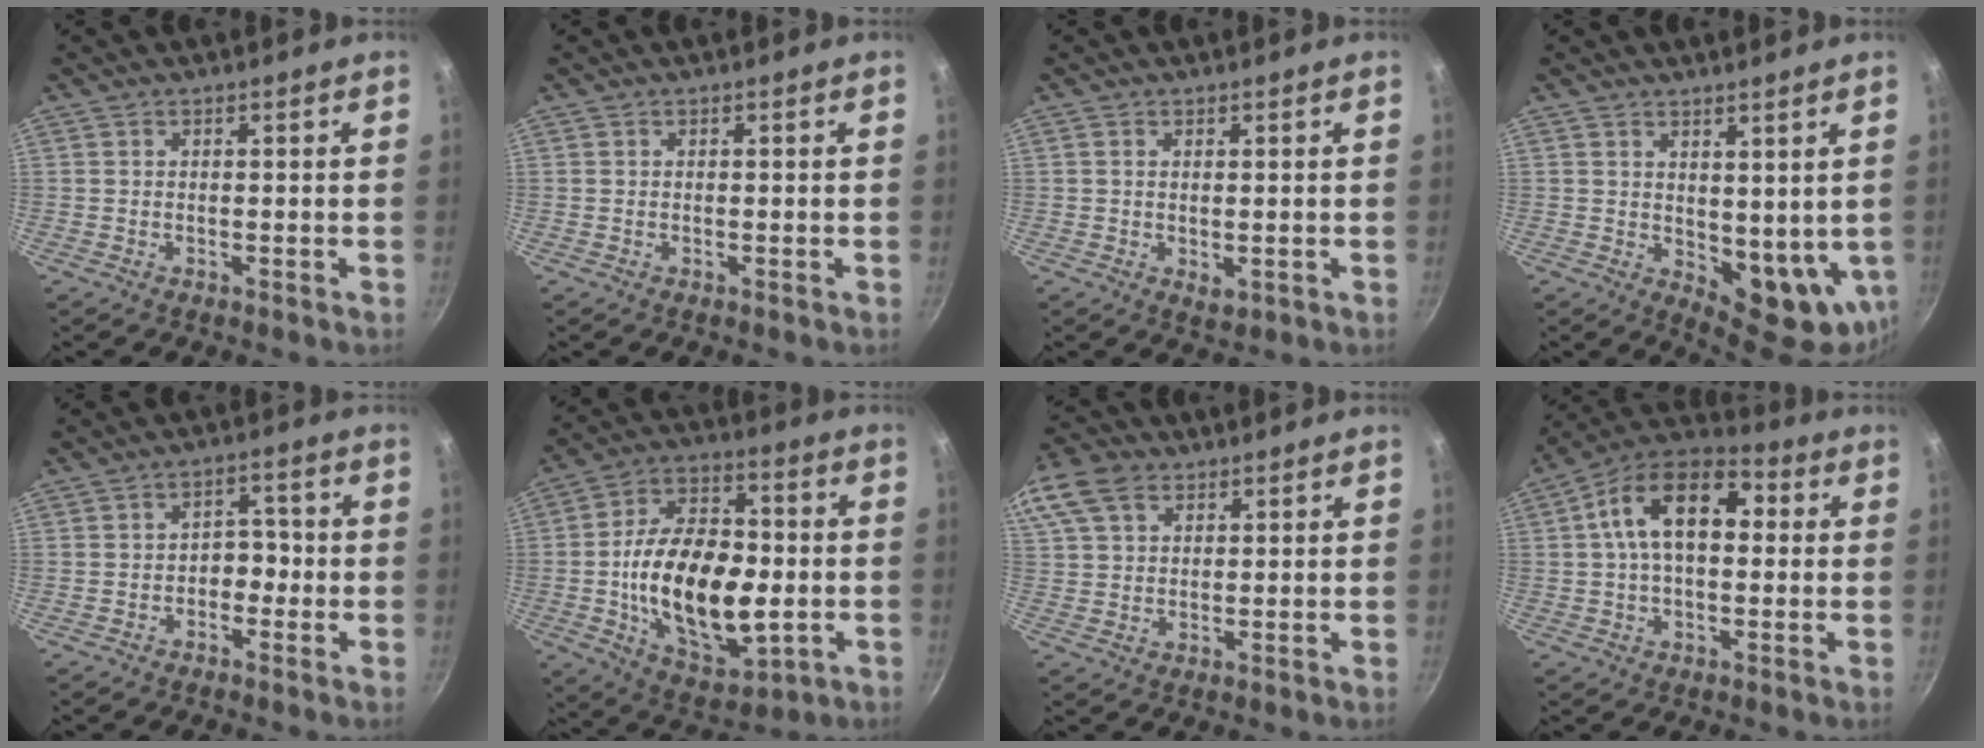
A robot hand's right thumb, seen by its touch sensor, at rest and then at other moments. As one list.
[{"total": 0.0}, {"total": 2.1, "force": [0.2, 1.2, 1.7], "torque": [-0.027, -0.006, 0.004]}, {"total": 9.9, "force": [2.2, 5.3, 8.0], "torque": [-0.089, -0.026, 0.048]}, {"total": 3.8, "force": [-1.2, 2.8, 2.3], "torque": [0.006, 0.022, -0.023]}, {"total": 23.3, "force": [-2.9, 13.4, 18.9], "torque": [-0.301, 0.020, -0.039]}, {"total": 14.7, "force": [7.1, 10.1, 7.9], "torque": [-0.181, 0.033, 0.134]}, {"total": 15.6, "force": [2.6, 9.4, 12.2], "torque": [-0.173, 0.029, 0.020]}]